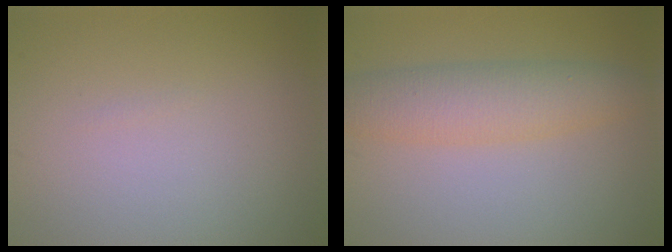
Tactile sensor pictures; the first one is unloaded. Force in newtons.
{"total": 4.4, "press": 4.4, "slide": 0.1}